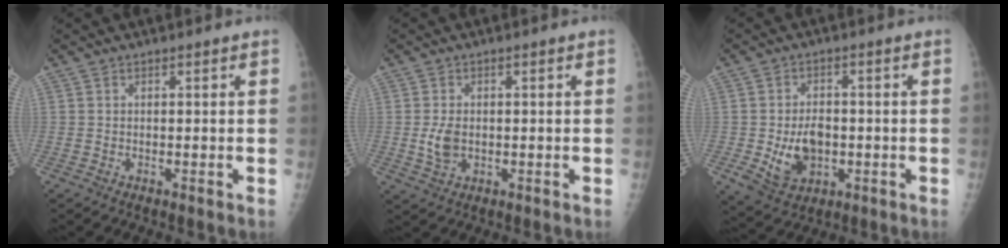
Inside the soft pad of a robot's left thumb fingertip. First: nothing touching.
{"total": 4.0, "force": [-0.4, 2.7, 3.0], "torque": [-0.058, -0.002, -0.005]}
{"total": 8.3, "force": [-1.7, 5.8, 5.7], "torque": [-0.083, 0.002, -0.018]}